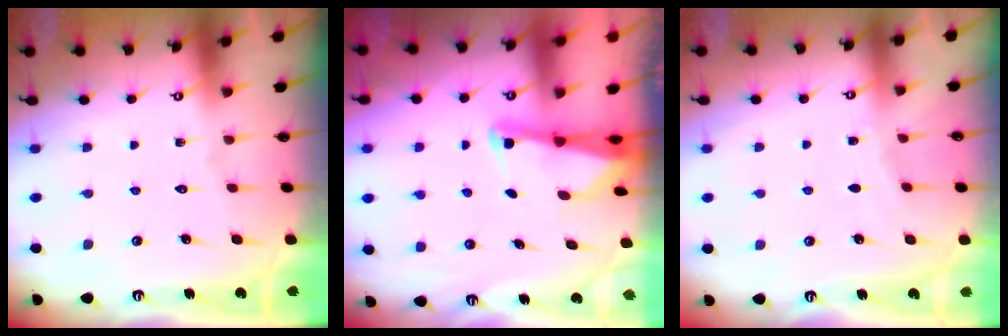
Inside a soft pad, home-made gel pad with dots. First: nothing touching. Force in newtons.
{"total": 2.4, "press": 2.4, "slide": 0.2}
{"total": 1.8, "press": 1.8, "slide": 0.3}